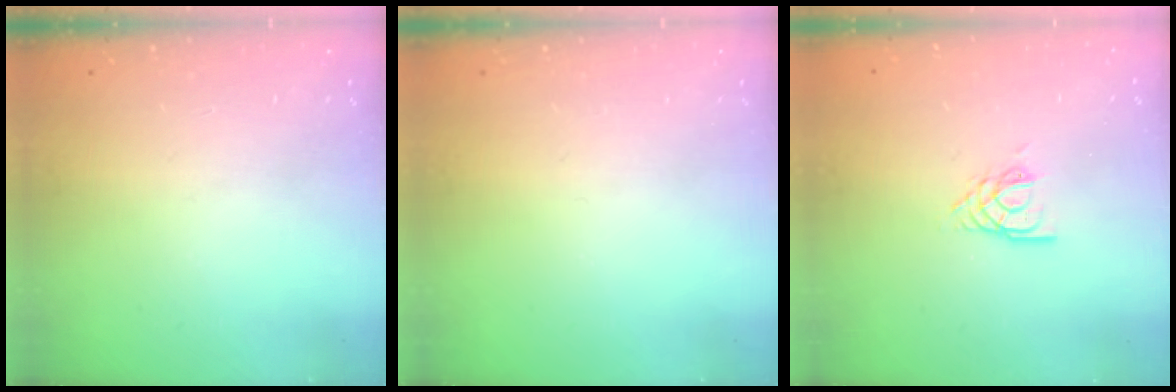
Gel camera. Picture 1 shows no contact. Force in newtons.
{"total": 0.0}
{"total": 3.5, "press": 3.5, "slide": 0.4}